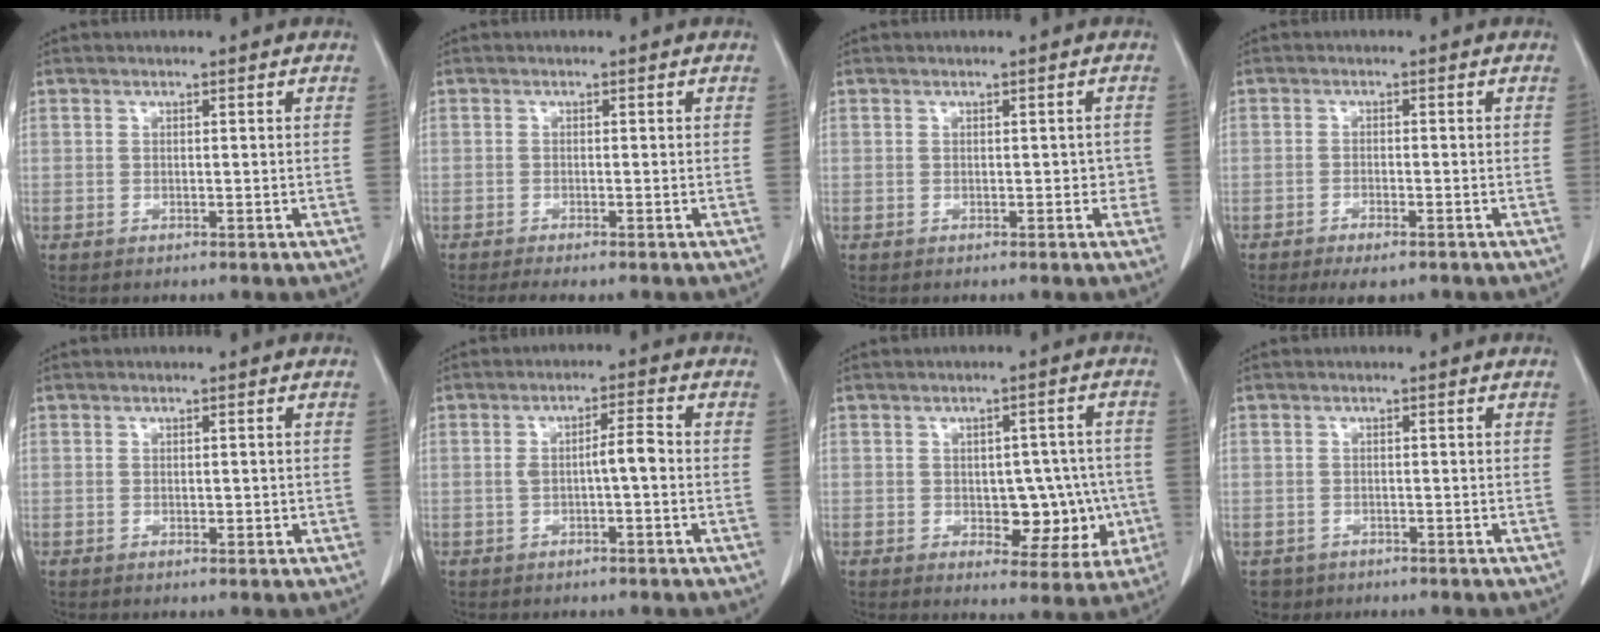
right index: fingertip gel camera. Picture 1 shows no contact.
{"total": 3.0, "force": [-2.4, 0.6, 1.7], "torque": [-0.024, -0.008, -0.034]}
{"total": 1.6, "force": [0.0, 1.2, 1.1], "torque": [-0.007, 0.012, 0.002]}
{"total": 3.9, "force": [-2.7, 1.3, 2.4], "torque": [-0.036, -0.004, -0.038]}
{"total": 1.0, "force": [-0.1, 0.8, 0.6], "torque": [-0.006, 0.002, 0.000]}
{"total": 4.1, "force": [-0.4, 0.6, 4.0], "torque": [-0.071, 0.013, -0.005]}
{"total": 9.0, "force": [-1.6, 5.2, 7.1], "torque": [-0.063, 0.023, -0.009]}
{"total": 2.7, "force": [-1.4, 2.3, 0.0], "torque": [-0.001, 0.005, -0.023]}